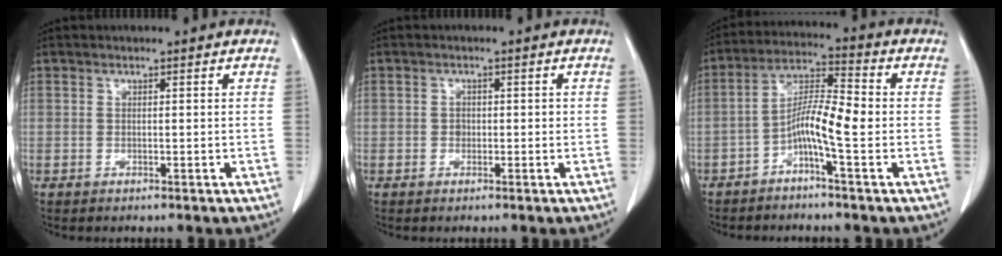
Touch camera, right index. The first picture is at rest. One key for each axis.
{"total": 1.4, "fx": -0.1, "fy": 1.1, "fz": 0.7, "tx": -0.009, "ty": 0.004, "tz": -0.002}
{"total": 7.5, "fx": -2.3, "fy": 0.5, "fz": 7.1, "tx": -0.132, "ty": 0.021, "tz": -0.049}